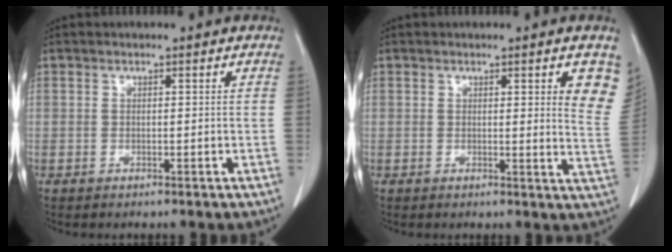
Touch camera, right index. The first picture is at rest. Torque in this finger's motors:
{"motor_torque": [0.00, 0.30, 0.09, 0.01]}